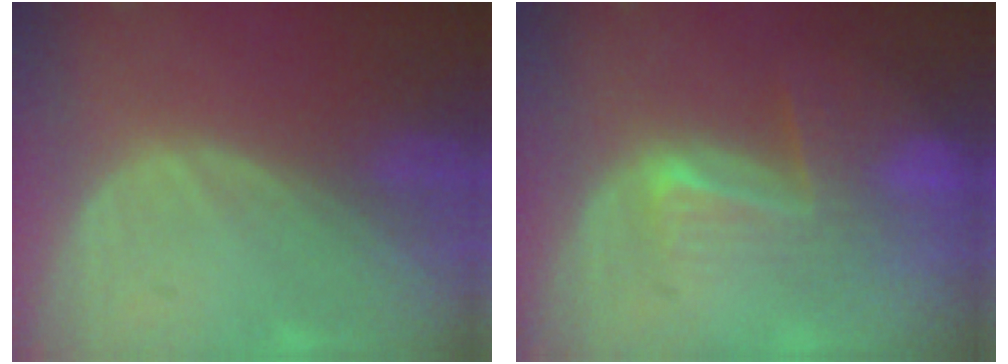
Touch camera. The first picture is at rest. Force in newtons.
{"total": 8.2, "press": 7.1, "slide": 4.0}